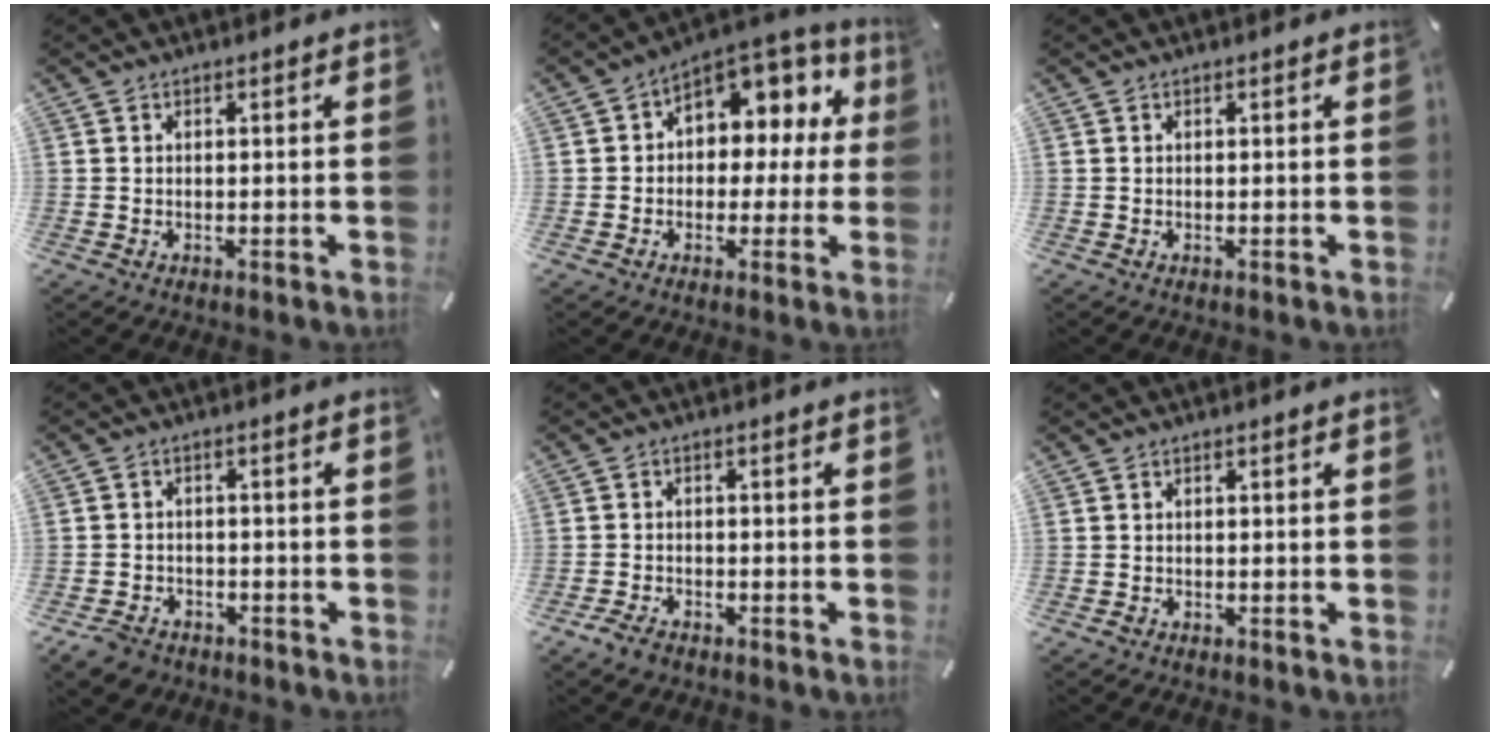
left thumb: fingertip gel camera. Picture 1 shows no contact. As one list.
[{"total": 8.4, "force": [2.7, 6.9, 3.9], "torque": [-0.055, -0.027, 0.051]}, {"total": 0.0}, {"total": 4.6, "force": [-3.5, 2.8, 0.9], "torque": [-0.024, 0.018, -0.069]}, {"total": 3.2, "force": [-2.4, 1.8, 1.2], "torque": [-0.032, 0.010, -0.050]}, {"total": 0.6, "force": [-0.4, 0.4, 0.1], "torque": [-0.002, 0.002, -0.010]}]